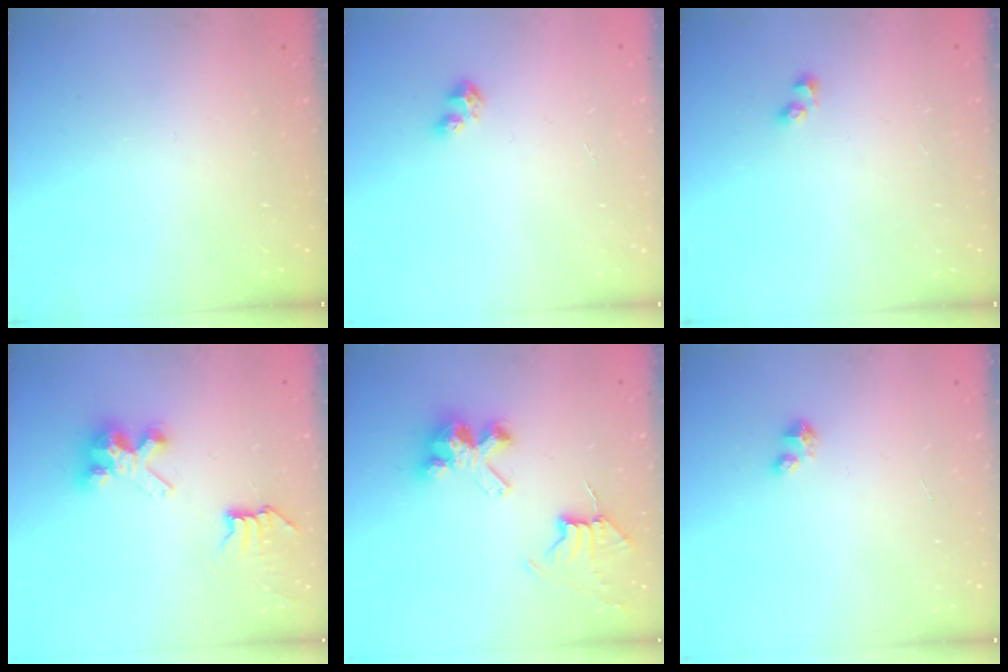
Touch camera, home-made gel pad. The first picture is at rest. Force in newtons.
{"total": 3.0, "press": 2.9, "slide": 0.3}
{"total": 2.6, "press": 2.3, "slide": 1.2}
{"total": 7.4, "press": 7.4, "slide": 0.0}
{"total": 8.4, "press": 8.3, "slide": 0.7}
{"total": 2.8, "press": 2.8, "slide": 0.1}